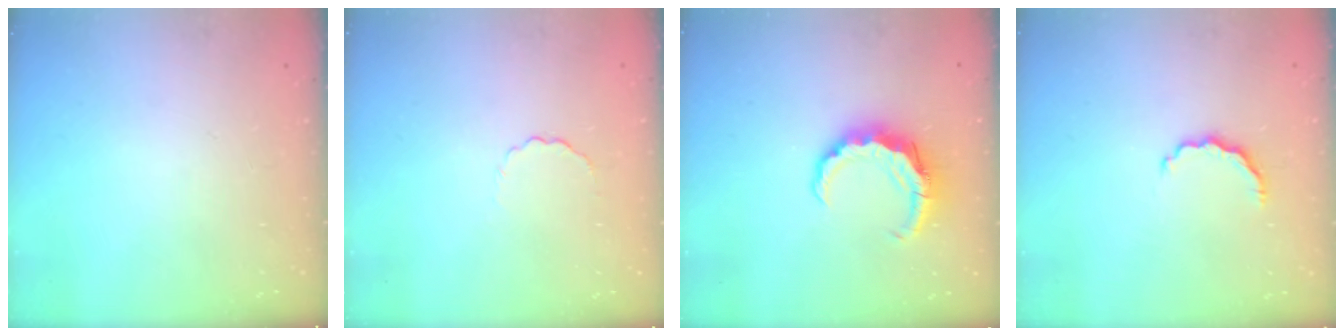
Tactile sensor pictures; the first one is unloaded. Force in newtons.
{"total": 2.4, "press": 2.2, "slide": 0.9}
{"total": 8.0, "press": 7.9, "slide": 1.0}
{"total": 5.2, "press": 5.2, "slide": 0.8}